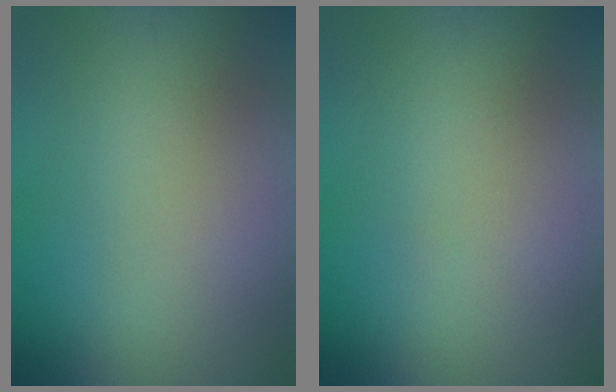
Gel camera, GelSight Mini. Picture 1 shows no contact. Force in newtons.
{"total": 0.0}